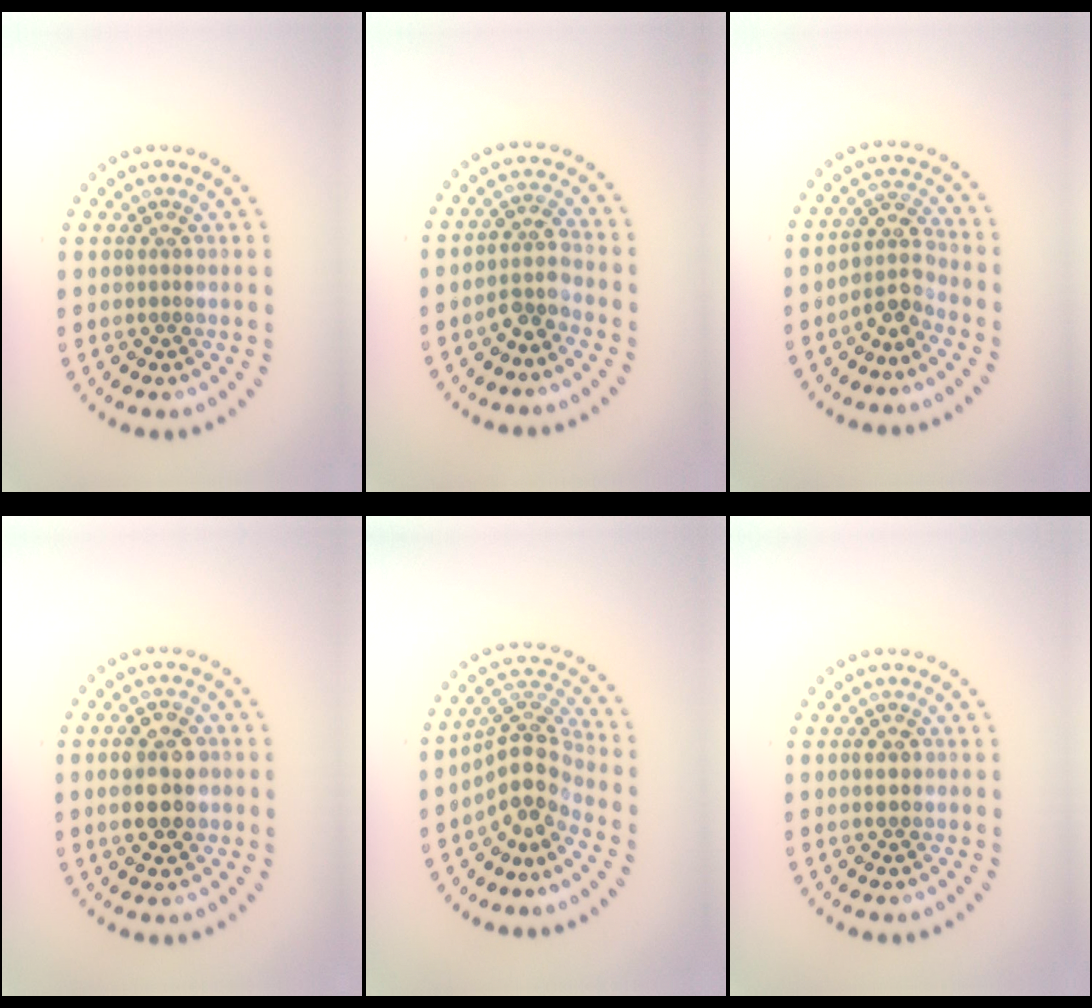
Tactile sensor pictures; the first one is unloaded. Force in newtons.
{"total": 2.5, "press": 2.0, "slide": 1.6}
{"total": 2.8, "press": 2.0, "slide": 1.8}
{"total": 4.8, "press": 4.8, "slide": 0.2}
{"total": 4.4, "press": 3.1, "slide": 3.1}
{"total": 1.9, "press": 1.9, "slide": 0.2}